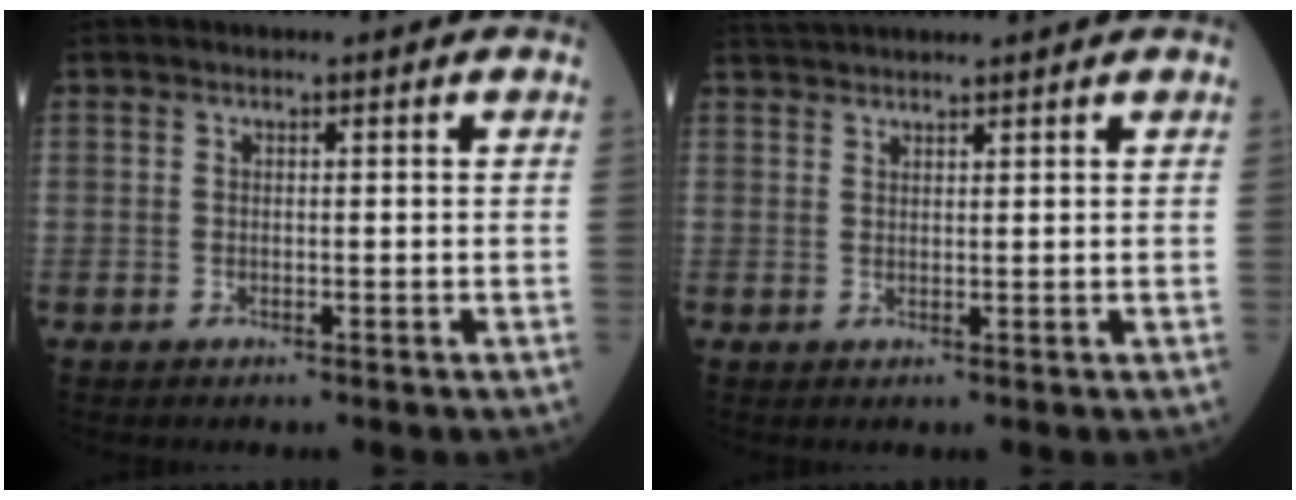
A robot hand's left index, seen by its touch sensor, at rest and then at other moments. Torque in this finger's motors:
{"motor_torque": [0.97, -1.17, 0.16, 0.08]}